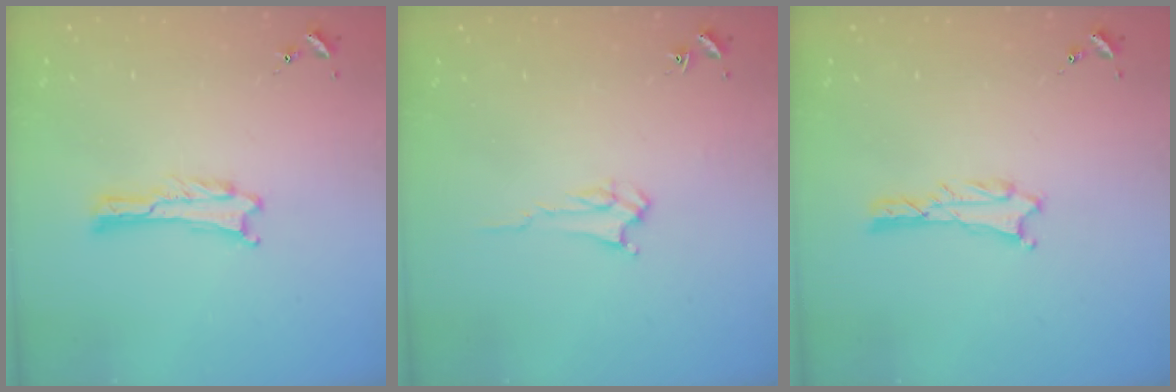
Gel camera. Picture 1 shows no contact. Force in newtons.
{"total": 2.8, "press": 2.8, "slide": 0.4}
{"total": 1.0, "press": 1.0, "slide": 0.1}